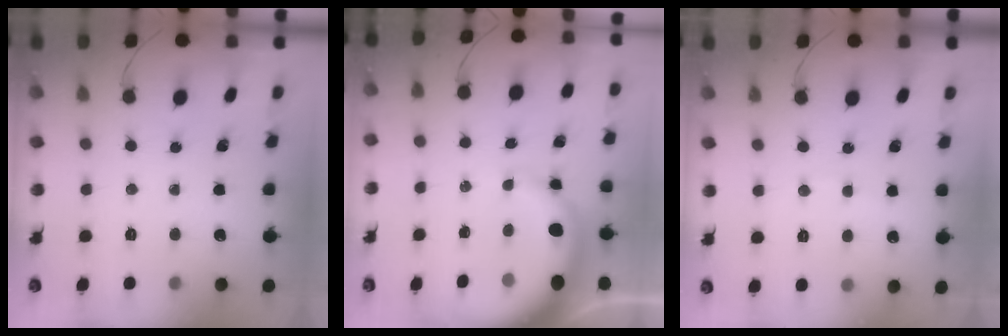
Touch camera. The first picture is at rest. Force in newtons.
{"total": 8.9, "press": 8.5, "slide": 2.6}
{"total": 4.2, "press": 4.2, "slide": 0.7}